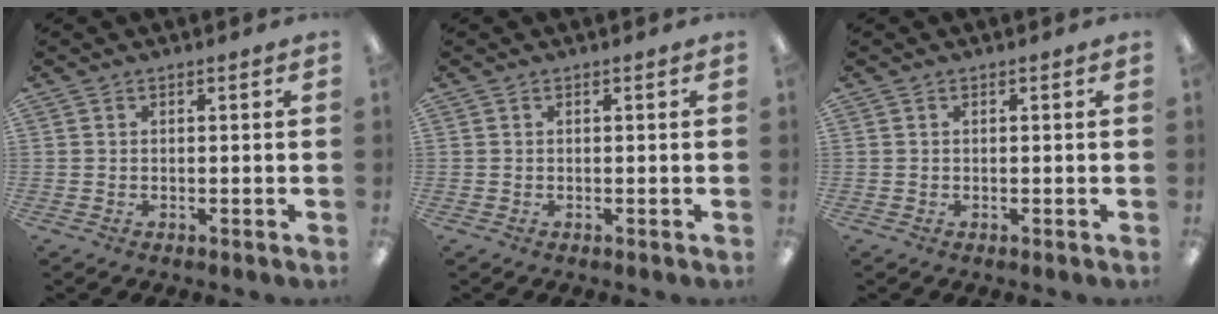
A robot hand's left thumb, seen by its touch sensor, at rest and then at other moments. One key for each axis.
{"total": 0.0}
{"total": 0.0}